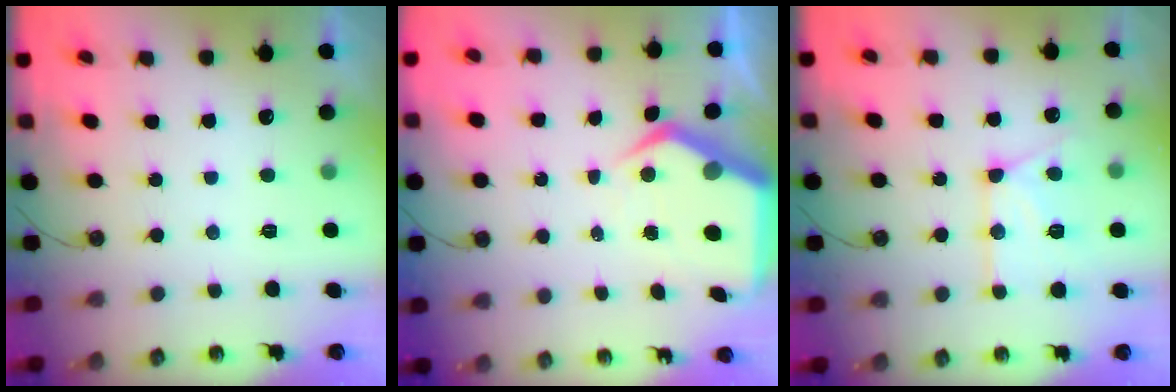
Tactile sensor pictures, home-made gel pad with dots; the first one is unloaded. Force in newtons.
{"total": 7.9, "press": 7.8, "slide": 0.8}
{"total": 13.4, "press": 13.3, "slide": 1.2}